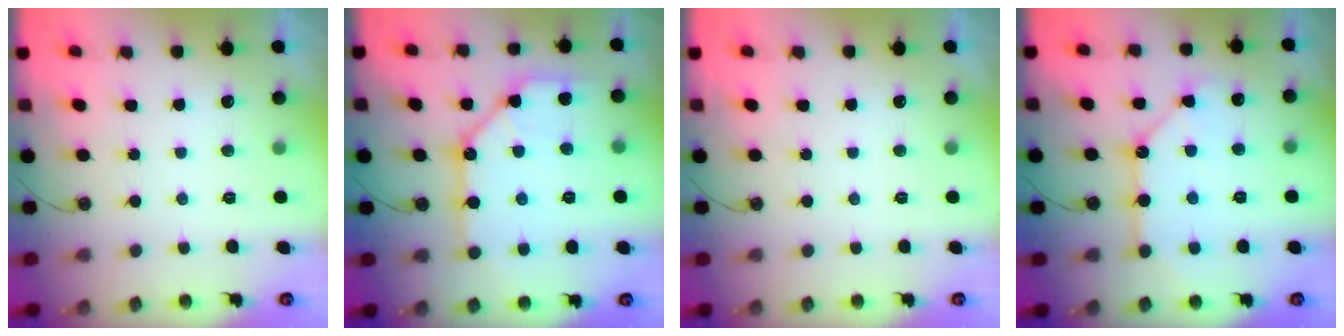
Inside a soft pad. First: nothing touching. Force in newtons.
{"total": 14.6, "press": 14.5, "slide": 1.1}
{"total": 0.0}
{"total": 12.9, "press": 12.9, "slide": 1.3}